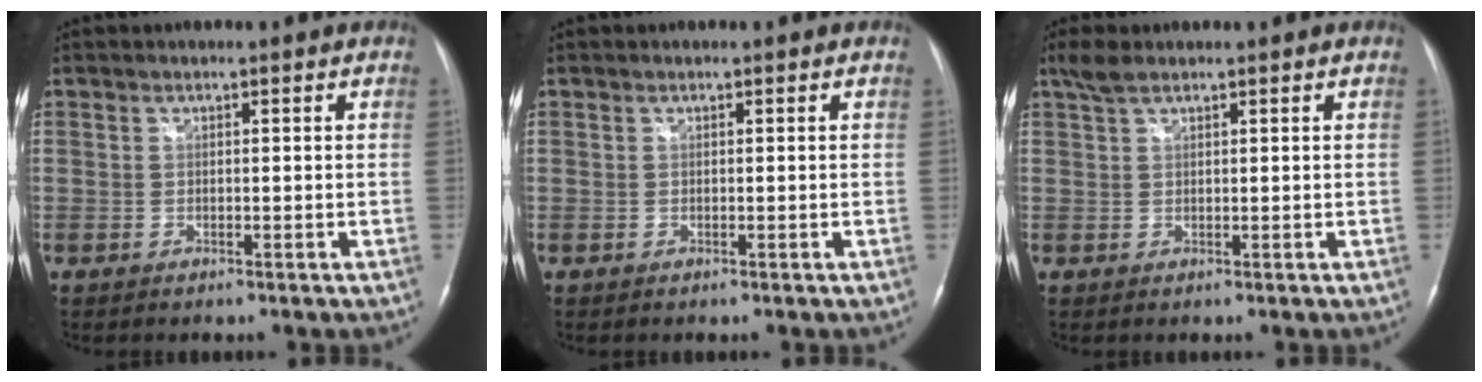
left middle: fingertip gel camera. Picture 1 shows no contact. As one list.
[{"total": 0.0}, {"total": 2.5, "force": [2.0, 0.6, 1.4], "torque": [-0.035, 0.012, 0.044]}]